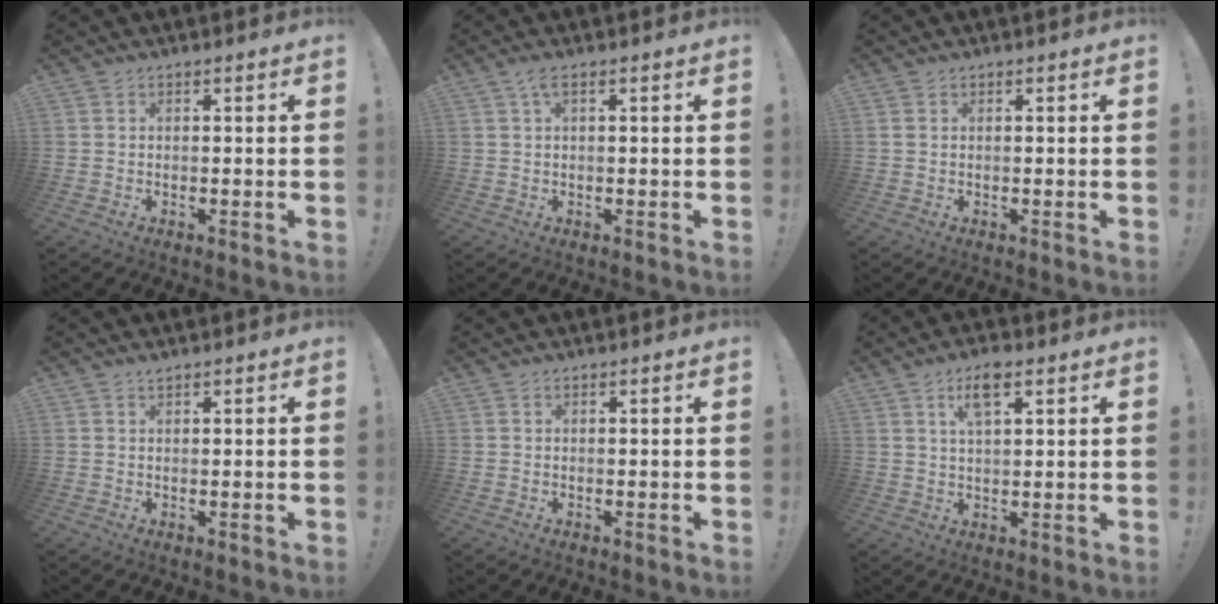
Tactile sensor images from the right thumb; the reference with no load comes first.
{"total": 2.3, "force": [0.8, 0.5, 2.2], "torque": [-0.045, 0.005, 0.012]}
{"total": 0.7, "force": [0.2, 0.6, 0.3], "torque": [-0.010, 0.004, 0.006]}
{"total": 0.7, "force": [0.5, -0.1, 0.4], "torque": [-0.001, -0.002, 0.009]}
{"total": 0.0}
{"total": 6.7, "force": [3.2, 2.4, 5.3], "torque": [-0.093, 0.000, 0.054]}